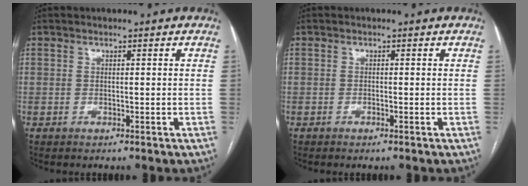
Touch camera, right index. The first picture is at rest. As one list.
[{"total": 0.6, "force": [-0.4, 0.0, 0.4], "torque": [-0.008, 0.000, -0.007]}]